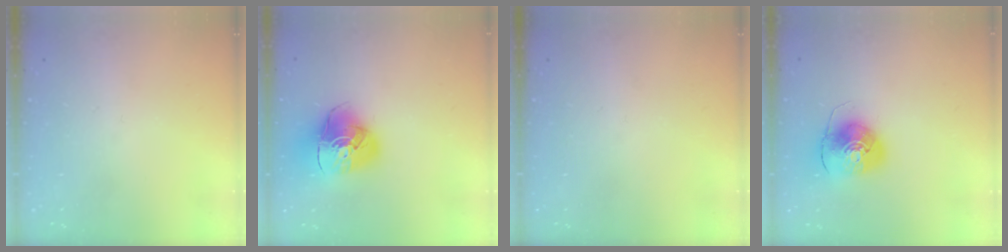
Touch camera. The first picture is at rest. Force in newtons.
{"total": 12.2, "press": 12.1, "slide": 1.6}
{"total": 0.0}
{"total": 8.9, "press": 8.7, "slide": 1.5}